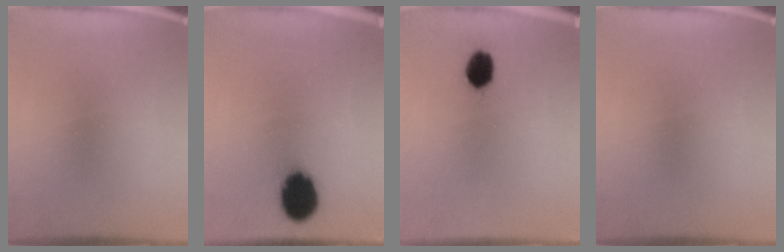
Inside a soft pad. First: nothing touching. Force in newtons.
{"total": 11.8}
{"total": 5.6}
{"total": 0.0}